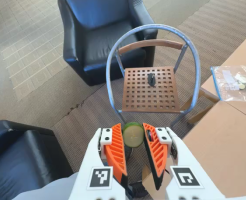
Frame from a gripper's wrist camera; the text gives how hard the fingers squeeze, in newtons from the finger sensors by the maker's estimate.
{"total": 8.5, "left": 8.3, "right": 8.7}